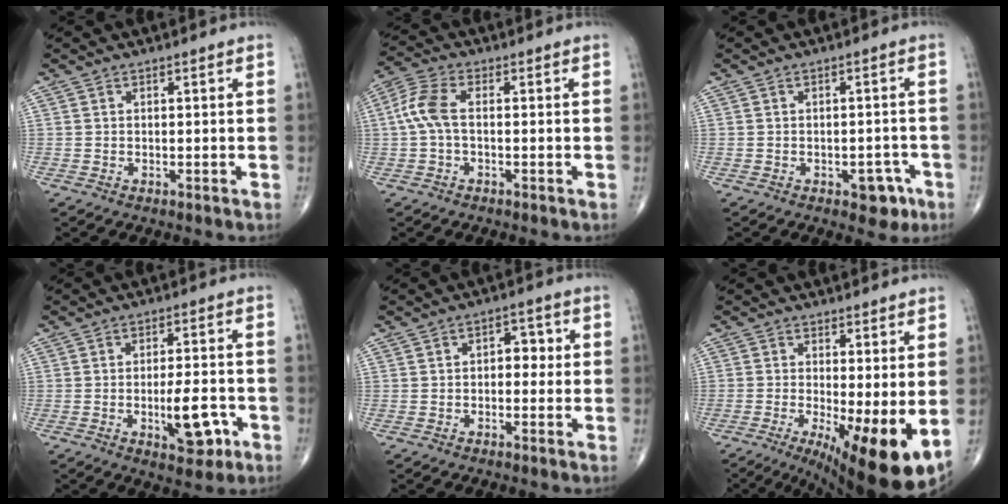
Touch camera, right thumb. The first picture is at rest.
{"total": 6.1, "force": [-0.2, 2.9, 5.3], "torque": [-0.133, 0.018, -0.012]}
{"total": 4.5, "force": [-2.3, 2.6, 2.9], "torque": [-0.013, 0.014, -0.025]}
{"total": 8.3, "force": [-2.7, 3.2, 7.1], "torque": [-0.093, 0.011, -0.035]}
{"total": 4.1, "force": [0.2, 2.7, 3.1], "torque": [-0.018, 0.010, -0.004]}
{"total": 12.6, "force": [-2.5, 3.2, 11.9], "torque": [-0.179, -0.024, -0.026]}